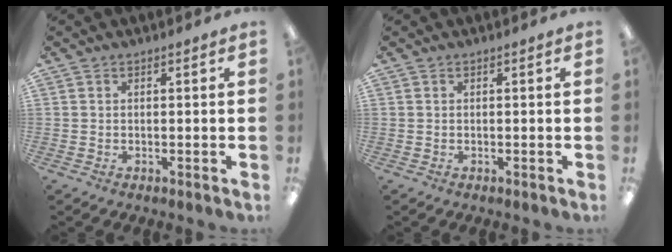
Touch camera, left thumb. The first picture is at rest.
{"total": 0.0}